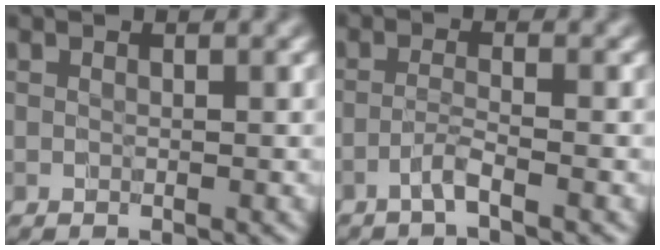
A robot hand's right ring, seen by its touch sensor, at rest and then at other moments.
{"total": 1.5, "force": [-1.0, -0.1, 1.1], "torque": [-0.017, 0.006, -0.029]}